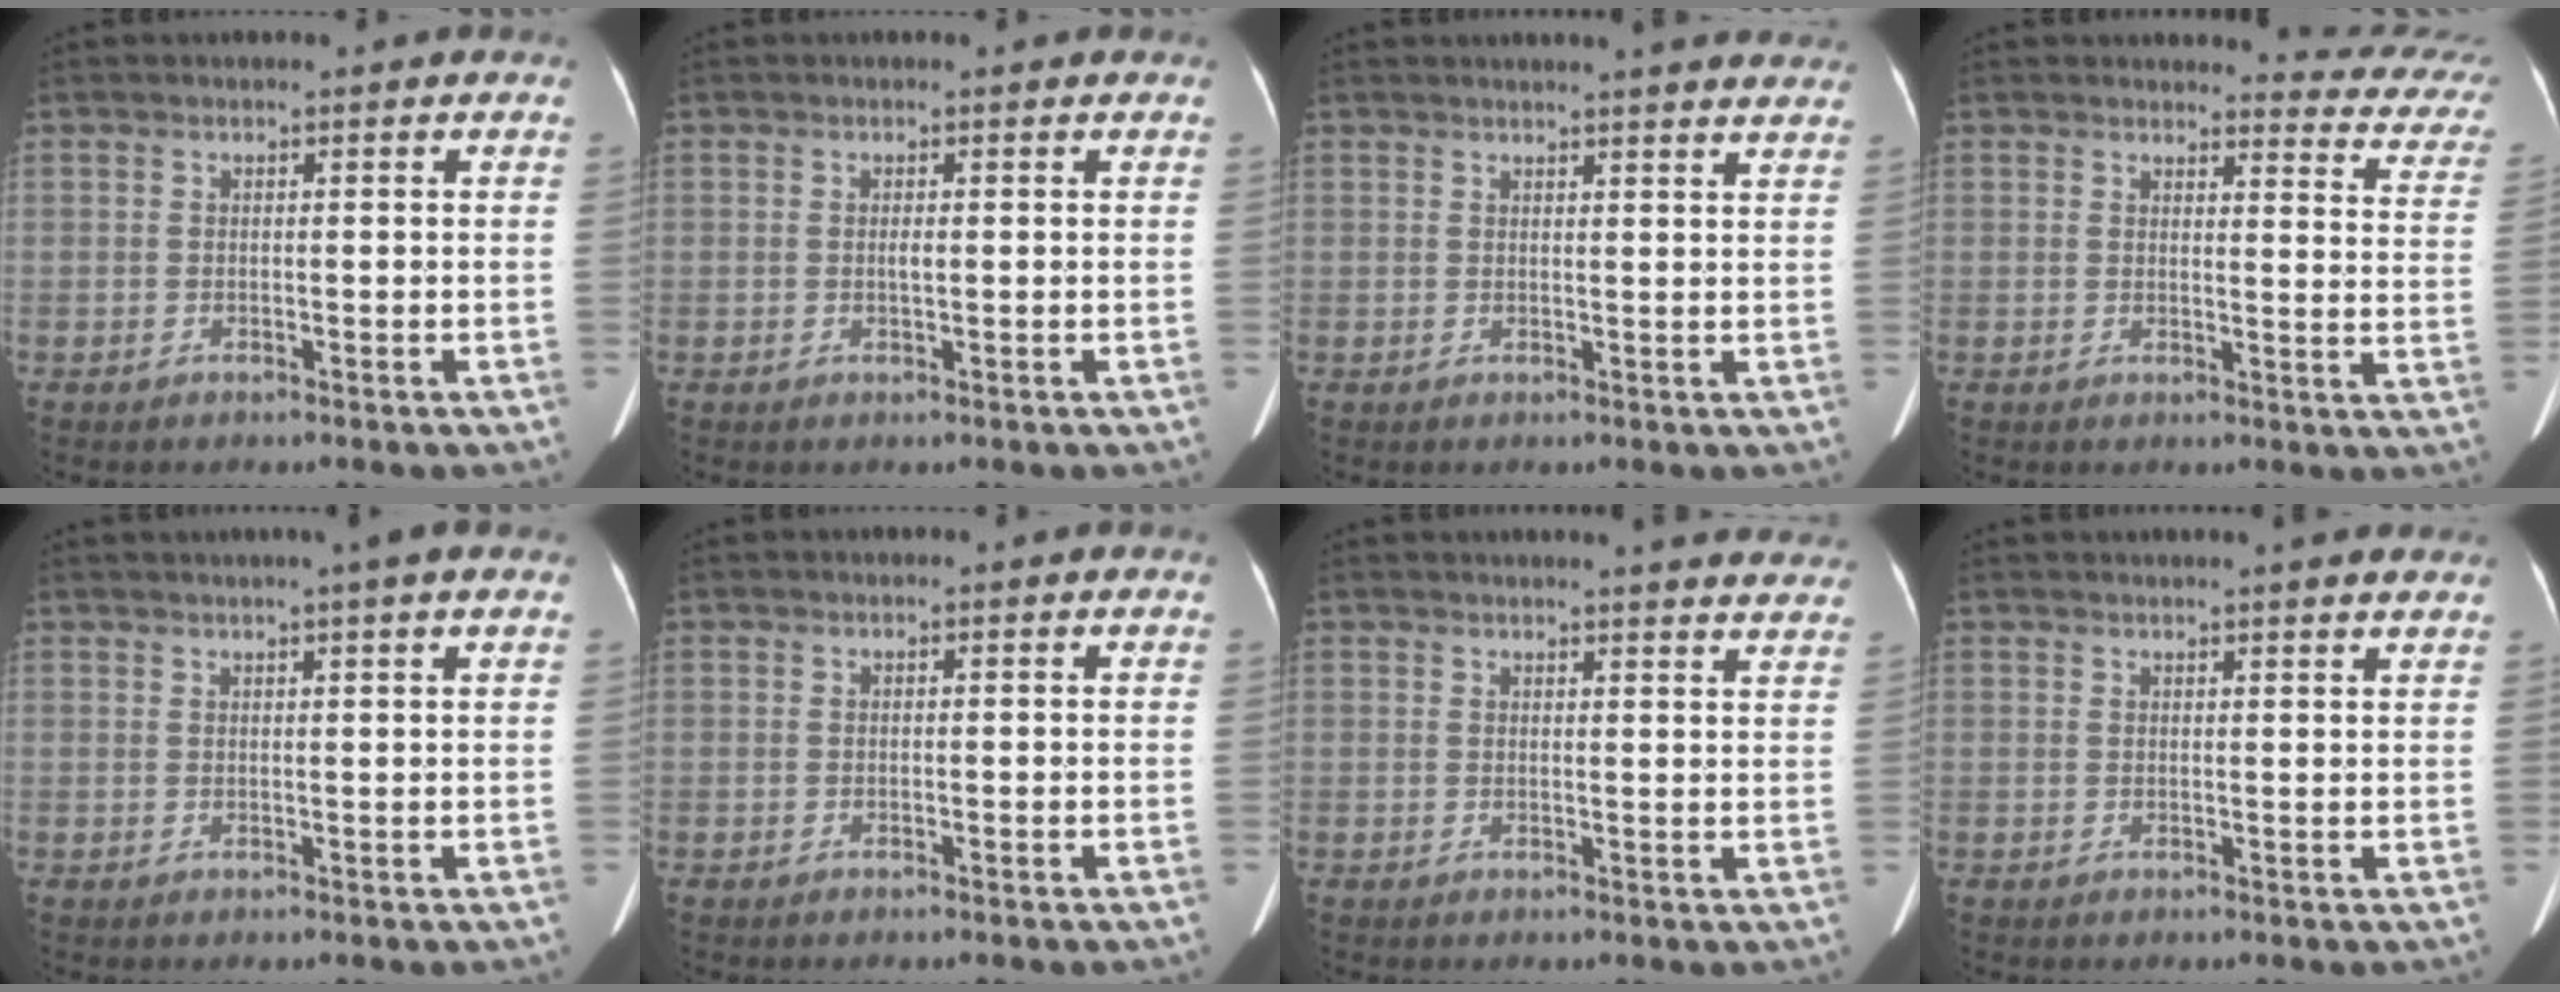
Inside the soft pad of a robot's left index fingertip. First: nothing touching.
{"total": 0.8, "force": [0.0, 0.2, 0.8], "torque": [-0.014, -0.001, 0.000]}
{"total": 10.6, "force": [9.8, 0.8, 4.1], "torque": [-0.043, 0.007, 0.097]}
{"total": 12.4, "force": [12.2, 1.6, 1.2], "torque": [0.021, -0.094, 0.094]}
{"total": 3.7, "force": [2.7, -0.7, 2.5], "torque": [-0.035, 0.015, 0.040]}
{"total": 0.0}
{"total": 13.9, "force": [13.1, 1.4, 4.4], "torque": [-0.039, -0.013, 0.135]}
{"total": 7.4, "force": [6.5, 0.6, 3.4], "torque": [-0.042, 0.017, 0.070]}